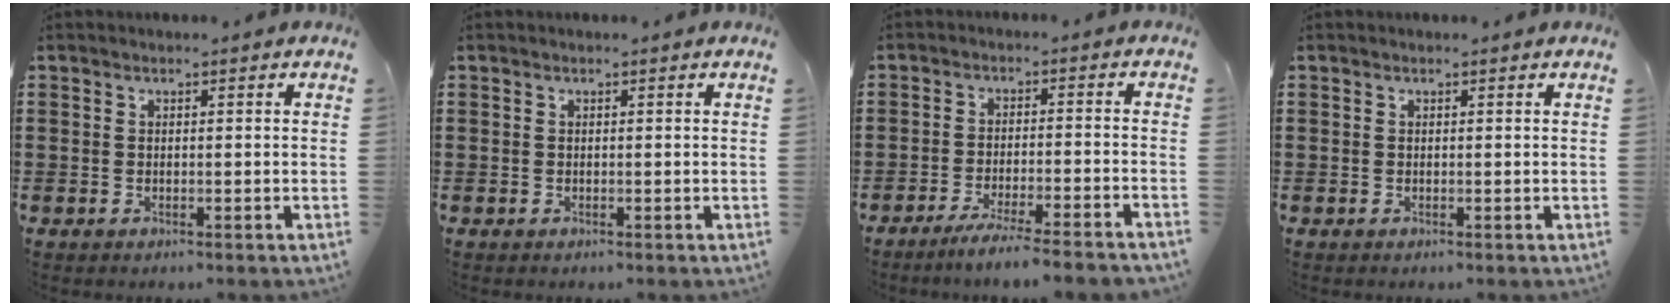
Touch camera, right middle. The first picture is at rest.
{"total": 0.0}
{"total": 4.6, "force": [-4.1, -0.6, 1.8], "torque": [-0.034, -0.012, -0.078]}
{"total": 0.0}